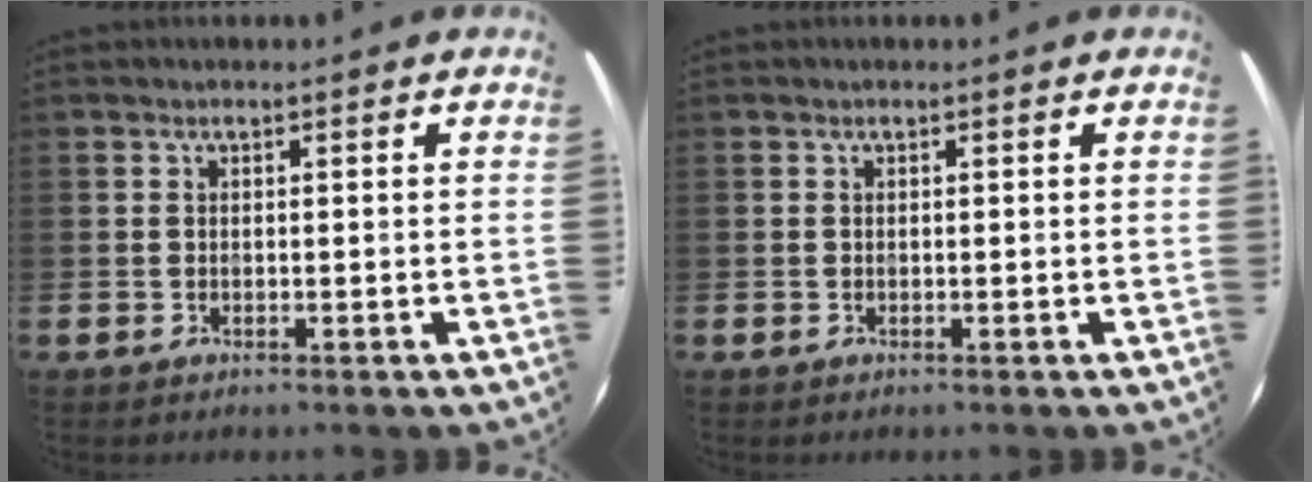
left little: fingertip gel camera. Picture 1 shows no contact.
{"total": 0.0}